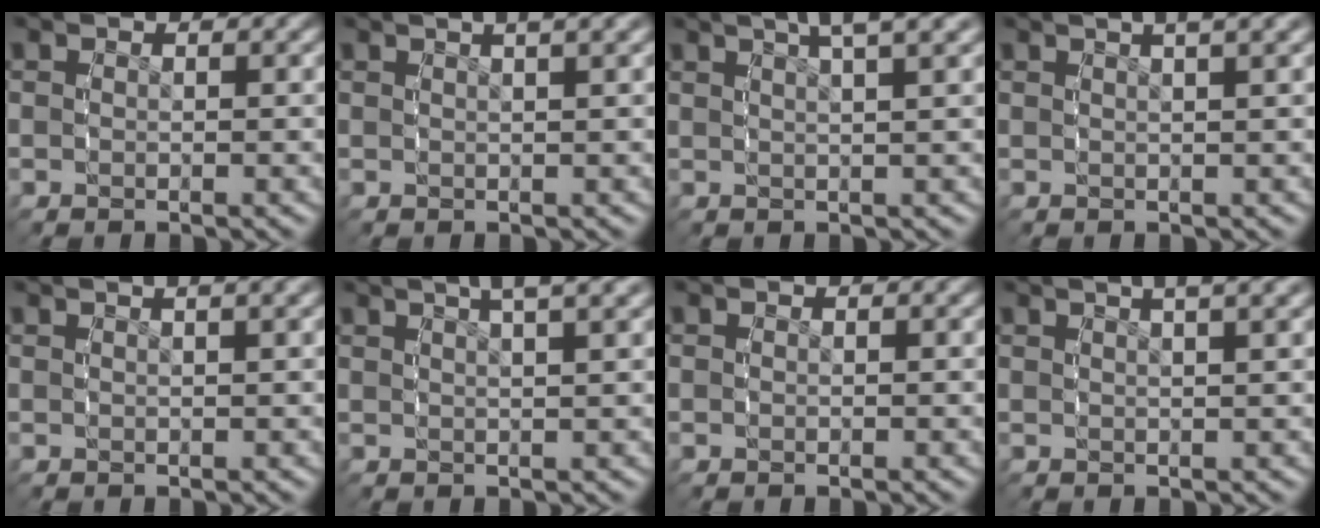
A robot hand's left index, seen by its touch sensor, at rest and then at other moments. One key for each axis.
{"total": 3.3, "fx": 1.7, "fy": 0.7, "fz": 2.8, "tx": -0.032, "ty": 0.019, "tz": 0.017}
{"total": 6.0, "fx": 3.6, "fy": 2.0, "fz": 4.3, "tx": -0.057, "ty": 0.029, "tz": 0.041}
{"total": 3.8, "fx": 2.0, "fy": 0.9, "fz": 3.1, "tx": -0.038, "ty": 0.020, "tz": 0.021}
{"total": 2.2, "fx": 1.1, "fy": 0.3, "fz": 1.9, "tx": -0.022, "ty": 0.014, "tz": 0.010}
{"total": 5.4, "fx": 3.2, "fy": 1.7, "fz": 4.0, "tx": -0.053, "ty": 0.025, "tz": 0.037}
{"total": 0.0}
{"total": 4.3, "fx": 2.3, "fy": 1.1, "fz": 3.4, "tx": -0.043, "ty": 0.020, "tz": 0.025}